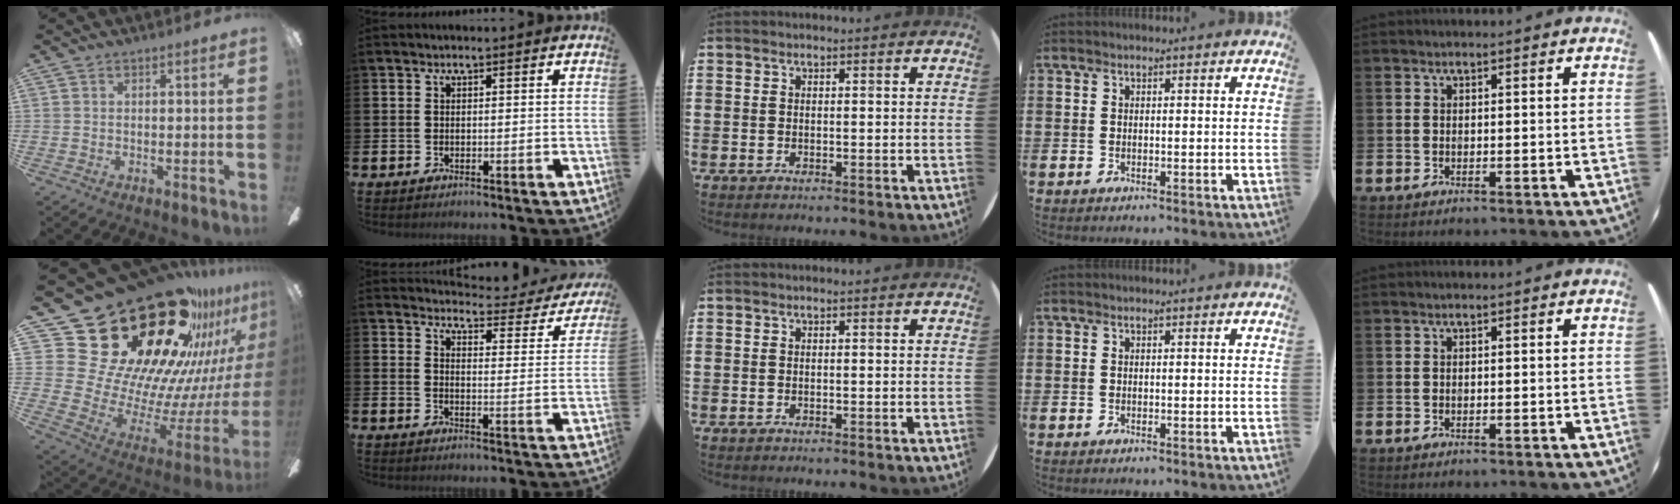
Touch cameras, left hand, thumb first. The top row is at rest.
{"thumb": {"total": 40.6, "force": [24.4, 21.3, 24.4], "torque": [-0.337, -0.234, 0.508]}, "index": {"total": 3.4, "force": [3.2, 0.7, 0.6], "torque": [-0.017, -0.033, 0.049]}}